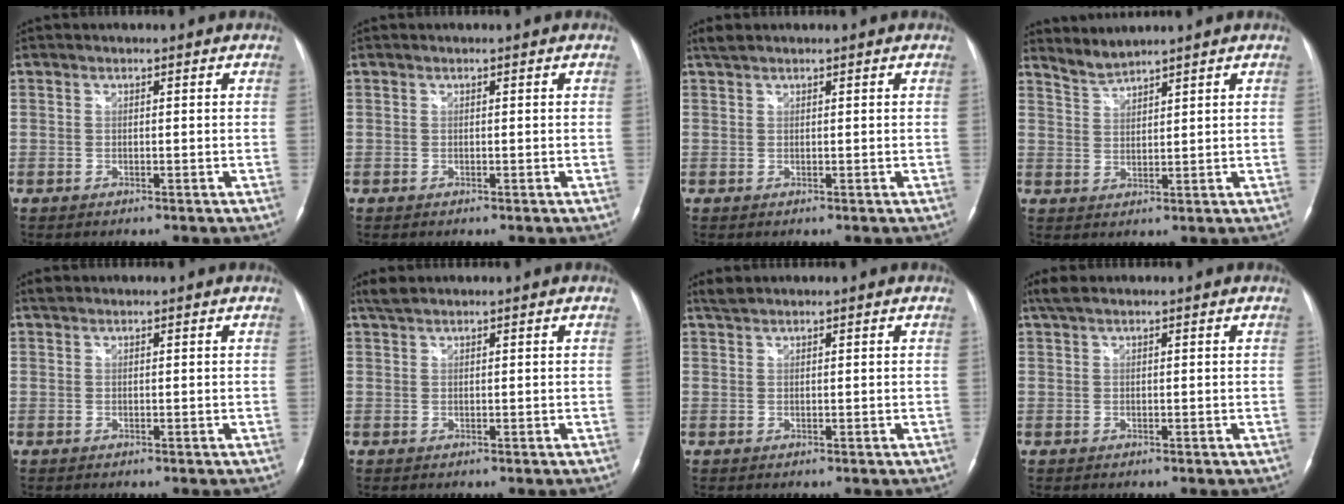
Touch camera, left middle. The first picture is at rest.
{"total": 0.0}
{"total": 1.3, "force": [1.2, 0.2, 0.6], "torque": [-0.016, 0.013, 0.026]}
{"total": 2.9, "force": [2.8, -0.6, -0.3], "torque": [-0.001, -0.001, 0.064]}
{"total": 0.7, "force": [0.6, 0.3, 0.1], "torque": [-0.009, 0.010, 0.013]}
{"total": 1.8, "force": [1.6, 0.2, 0.7], "torque": [-0.020, 0.012, 0.034]}
{"total": 1.3, "force": [1.3, 0.2, 0.3], "torque": [-0.012, 0.011, 0.029]}
{"total": 2.0, "force": [1.5, 0.4, 1.3], "torque": [-0.031, 0.020, 0.031]}